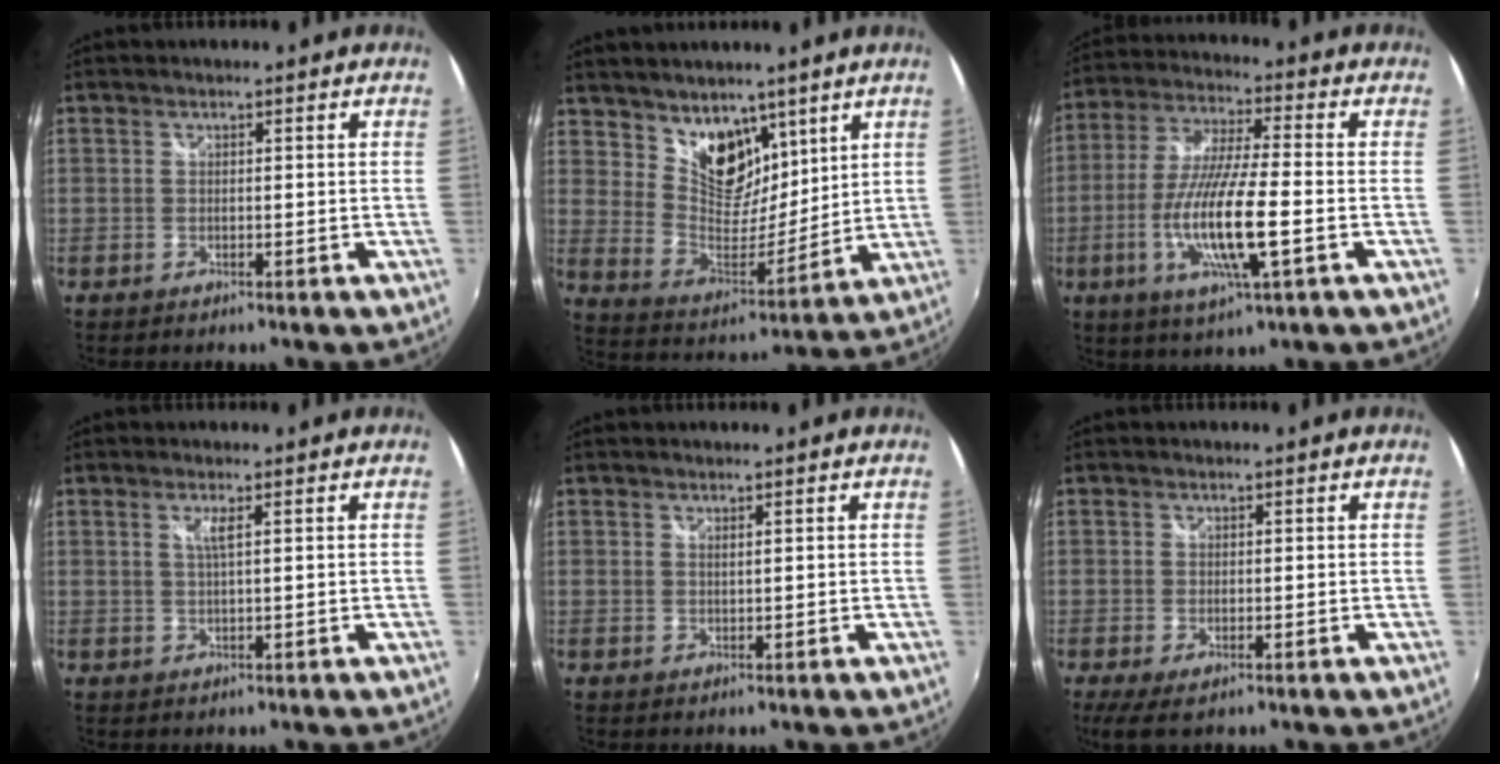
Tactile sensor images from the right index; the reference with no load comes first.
{"total": 11.9, "force": [8.0, 7.1, 5.2], "torque": [-0.082, -0.007, 0.156]}
{"total": 14.9, "force": [-4.2, 1.8, 14.2], "torque": [-0.287, -0.018, -0.076]}
{"total": 1.9, "force": [0.7, -0.2, 1.7], "torque": [-0.034, -0.002, 0.012]}
{"total": 0.7, "force": [0.5, 0.0, 0.4], "torque": [-0.005, 0.000, 0.010]}
{"total": 3.7, "force": [-1.3, 1.7, 3.1], "torque": [-0.063, -0.014, -0.019]}